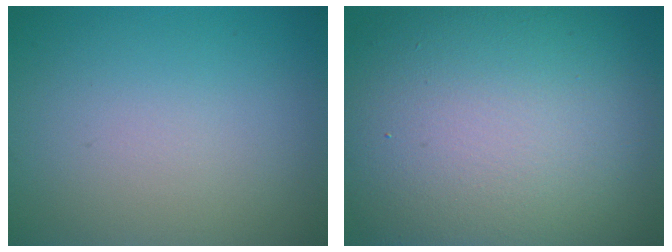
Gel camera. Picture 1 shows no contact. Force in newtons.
{"total": 16.8, "press": 16.7, "slide": 1.1}